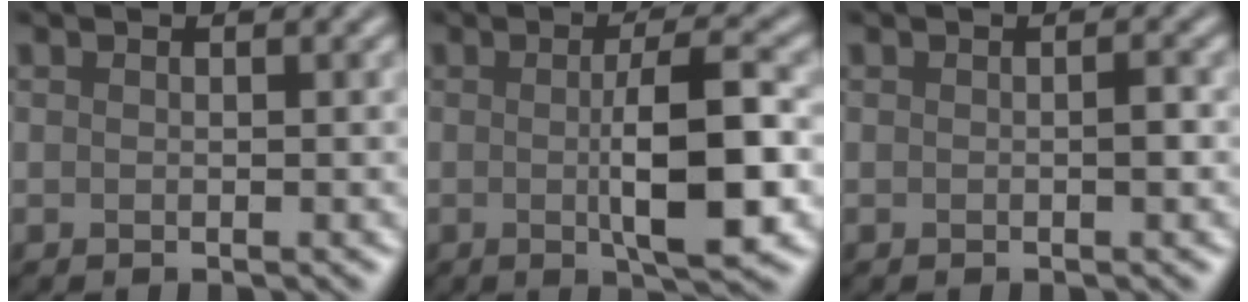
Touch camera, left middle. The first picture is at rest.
{"total": 6.8, "force": [-0.4, 1.4, 6.6], "torque": [-0.101, 0.000, -0.006]}
{"total": 0.7, "force": [-0.1, 0.1, 0.7], "torque": [-0.011, 0.001, -0.002]}